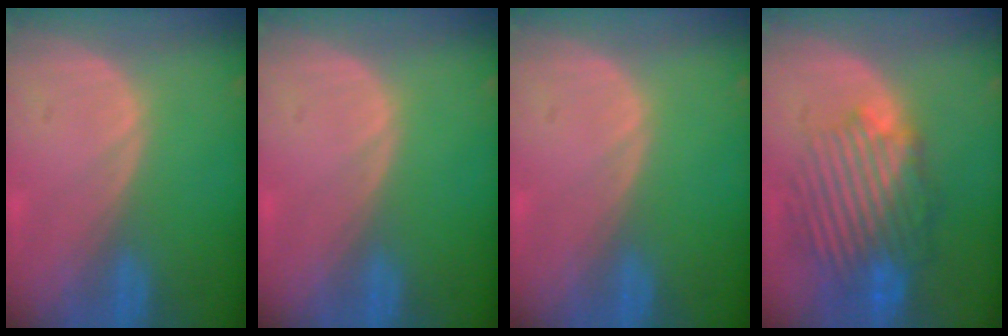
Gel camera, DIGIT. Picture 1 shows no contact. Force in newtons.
{"total": 0.0}
{"total": 0.0}
{"total": 10.2, "press": 9.7, "slide": 3.0}